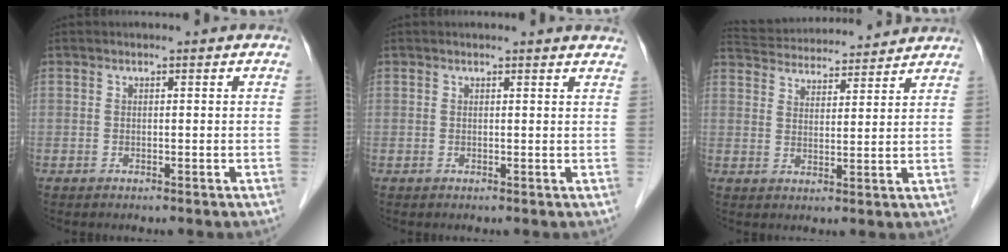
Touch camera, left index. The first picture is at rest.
{"total": 3.5, "force": [3.4, 0.2, 0.7], "torque": [-0.011, -0.006, 0.020]}
{"total": 14.9, "force": [14.2, 2.4, 3.9], "torque": [-0.073, 0.039, 0.214]}